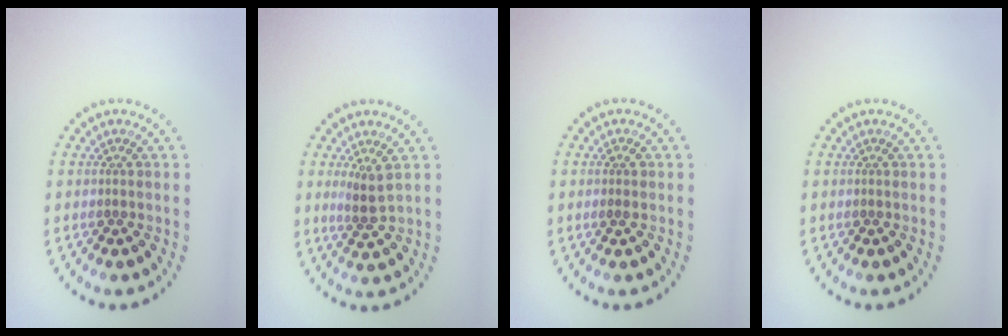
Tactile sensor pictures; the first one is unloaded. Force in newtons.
{"total": 2.0, "press": 1.6, "slide": 1.2}
{"total": 0.8, "press": 0.7, "slide": 0.2}
{"total": 0.0}